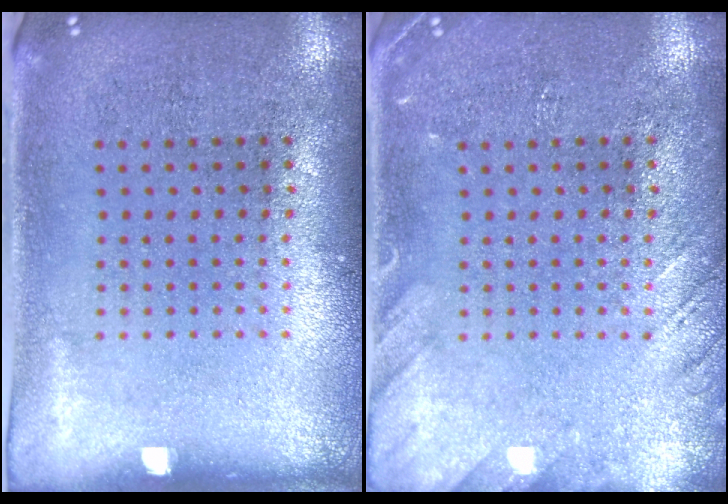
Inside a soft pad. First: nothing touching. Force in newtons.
{"total": 2.0, "press": 2.0, "slide": 0.2}